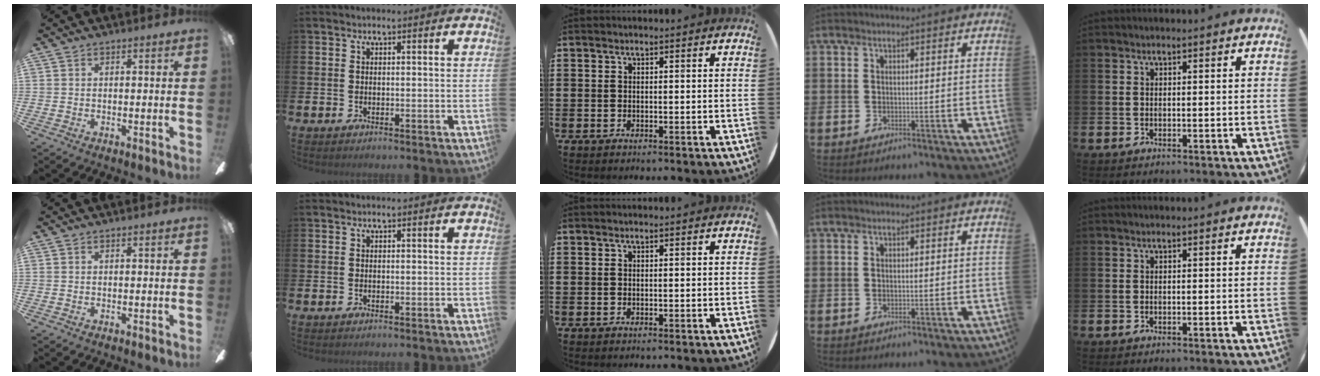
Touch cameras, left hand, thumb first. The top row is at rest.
{}